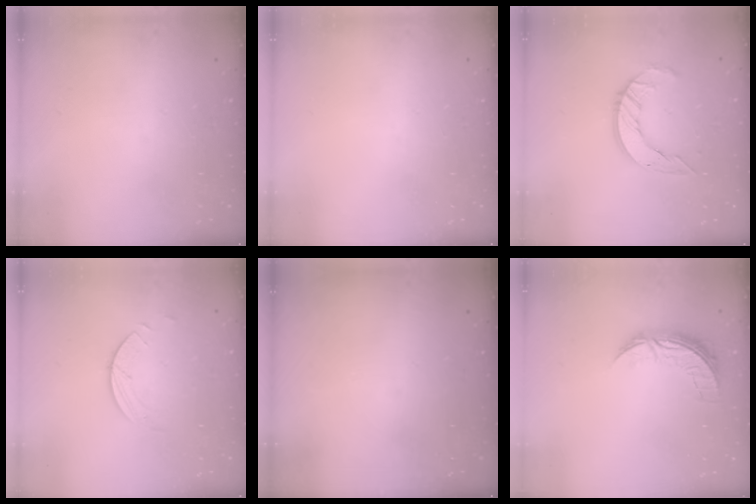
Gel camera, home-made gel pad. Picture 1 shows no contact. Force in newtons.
{"total": 0.0}
{"total": 9.3, "press": 9.3, "slide": 0.9}
{"total": 1.7, "press": 1.7, "slide": 0.2}
{"total": 0.0}
{"total": 7.2, "press": 7.2, "slide": 0.2}